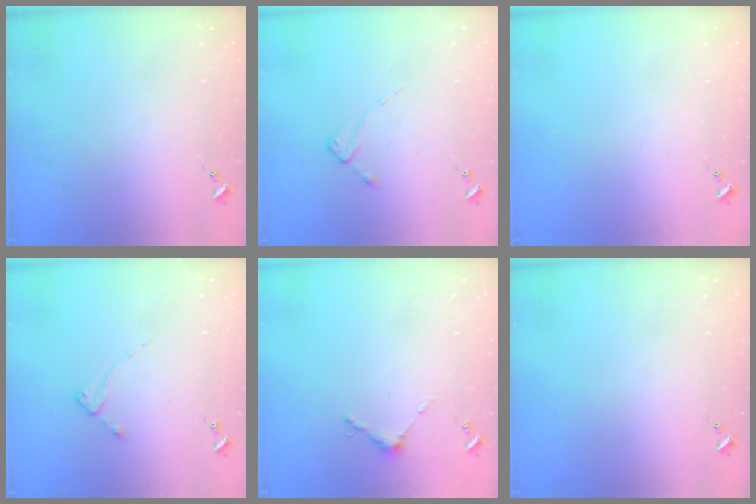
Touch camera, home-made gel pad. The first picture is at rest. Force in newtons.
{"total": 1.9, "press": 1.8, "slide": 0.3}
{"total": 0.0}
{"total": 2.0, "press": 2.0, "slide": 0.3}
{"total": 3.7, "press": 3.7, "slide": 0.3}
{"total": 0.0}